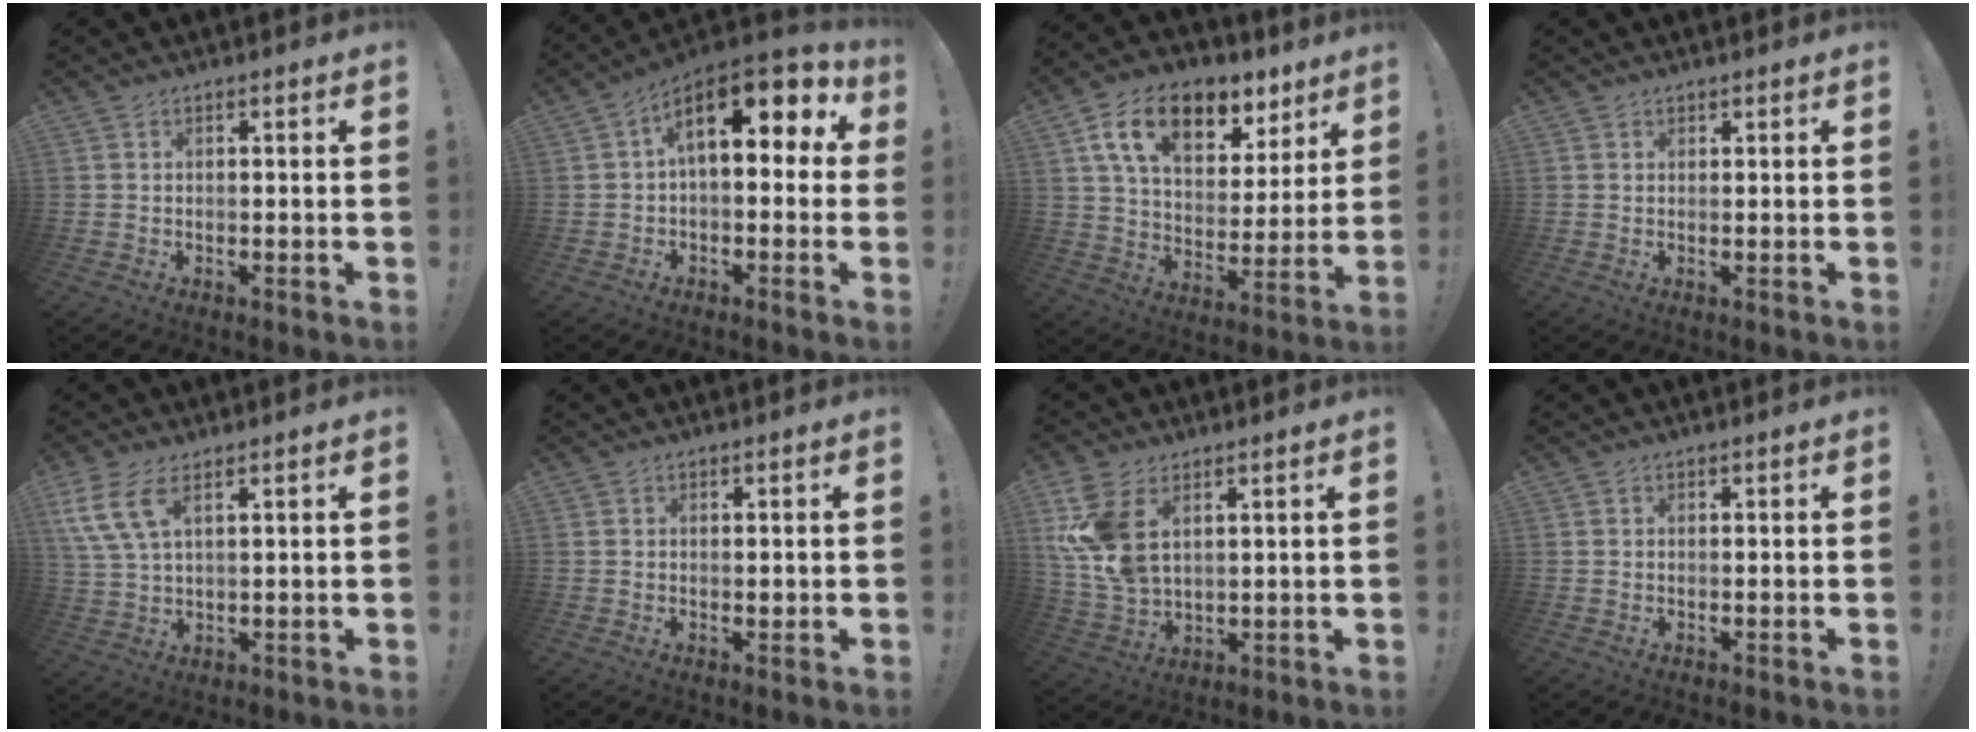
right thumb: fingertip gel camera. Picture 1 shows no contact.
{"total": 13.2, "force": [4.4, 6.5, 10.6], "torque": [-0.157, -0.021, 0.075]}
{"total": 17.9, "force": [10.1, 10.3, 10.6], "torque": [-0.170, -0.045, 0.179]}
{"total": 0.9, "force": [0.8, 0.5, -0.1], "torque": [0.010, -0.003, 0.015]}
{"total": 9.0, "force": [4.7, 3.7, 6.7], "torque": [-0.148, -0.005, 0.095]}
{"total": 0.5, "force": [0.1, 0.5, 0.2], "torque": [0.006, -0.003, 0.001]}
{"total": 12.1, "force": [4.8, 7.3, 8.4], "torque": [-0.169, -0.019, 0.093]}
{"total": 0.0}